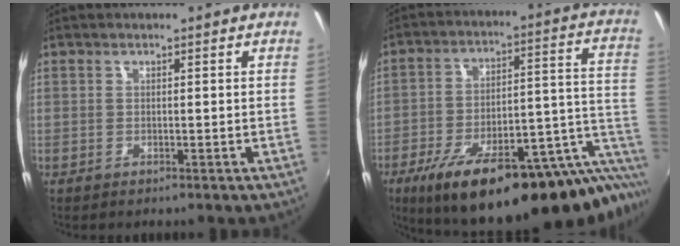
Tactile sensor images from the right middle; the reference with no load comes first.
{"total": 30.1, "force": [-20.8, 7.1, 20.5], "torque": [-0.265, -0.031, -0.291]}